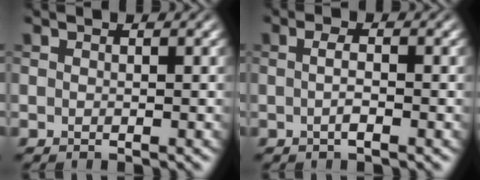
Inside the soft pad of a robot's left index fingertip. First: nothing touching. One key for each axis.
{"total": 1.8, "fx": -0.2, "fy": 0.4, "fz": 1.7, "tx": -0.031, "ty": 0.000, "tz": -0.008}